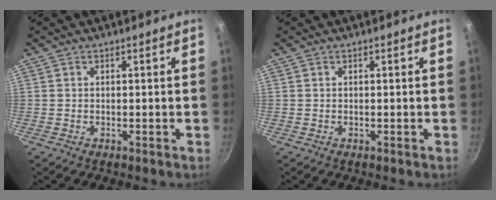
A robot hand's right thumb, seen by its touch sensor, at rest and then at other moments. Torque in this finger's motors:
{"motor_torque": [0.17, -0.17, 0.03, 0.03, 0.00]}